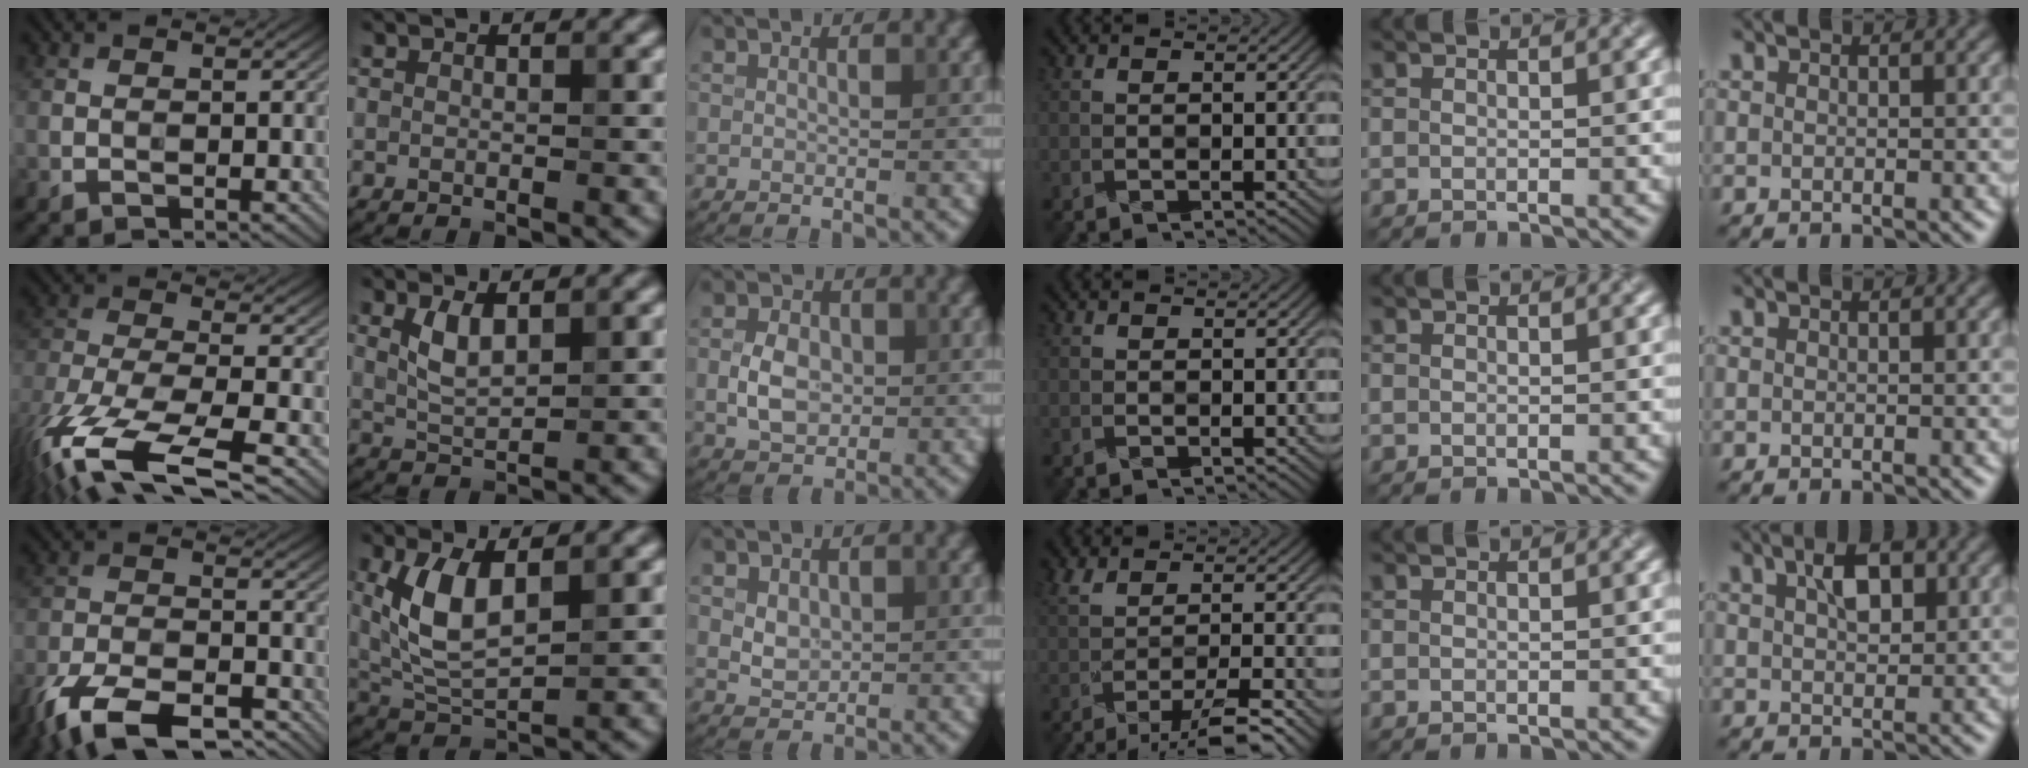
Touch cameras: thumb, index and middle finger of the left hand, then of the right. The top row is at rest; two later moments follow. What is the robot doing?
{"motion": "wrap", "object": "crepe paper"}